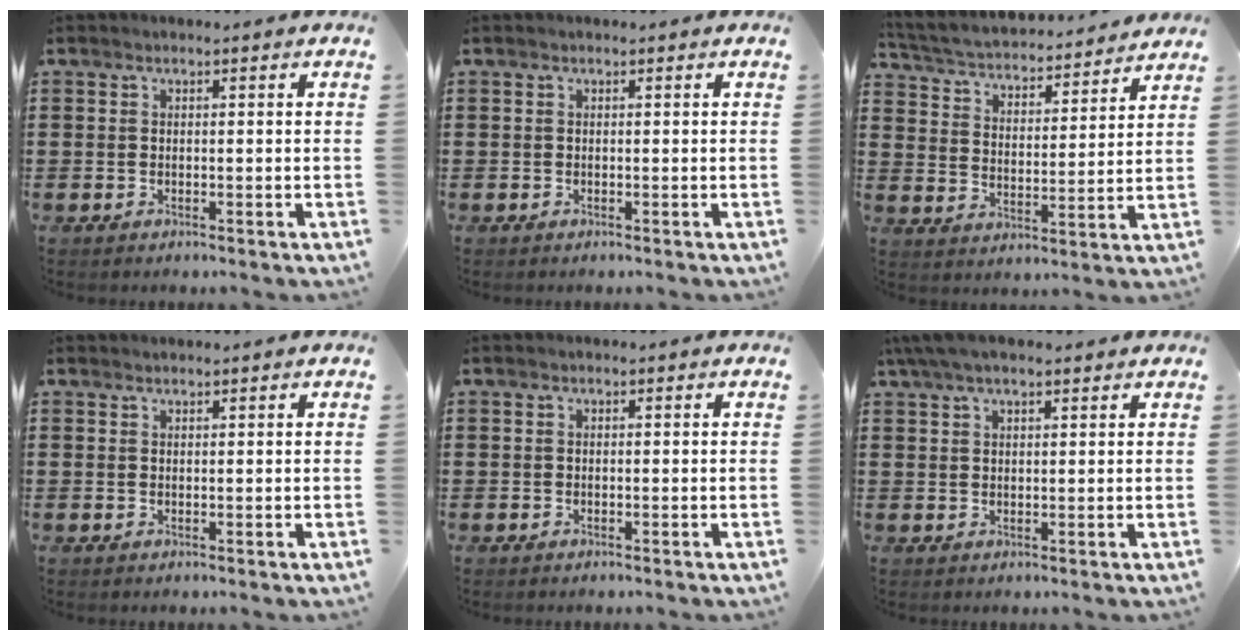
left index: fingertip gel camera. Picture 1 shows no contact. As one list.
[{"total": 0.0}, {"total": 3.4, "force": [3.3, 0.4, 0.5], "torque": [-0.033, -0.030, 0.048]}, {"total": 0.7, "force": [0.7, 0.0, 0.0], "torque": [-0.003, -0.001, 0.014]}, {"total": 0.0}, {"total": 4.1, "force": [3.0, 1.2, 2.6], "torque": [-0.057, 0.004, 0.056]}]